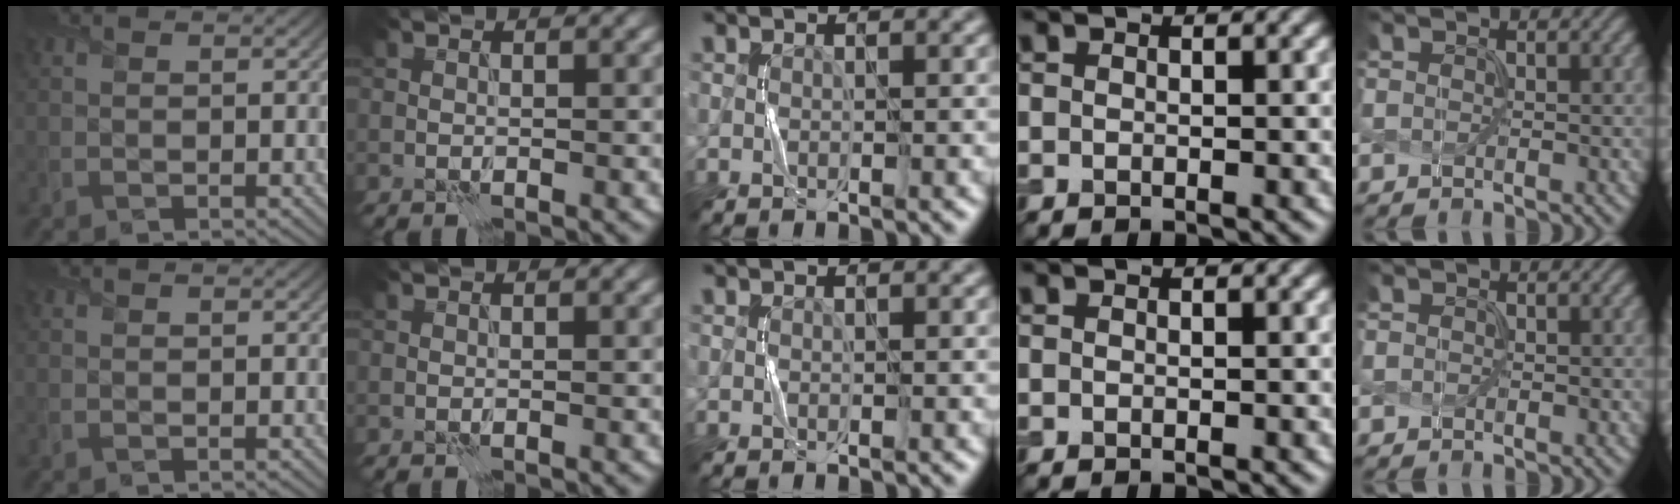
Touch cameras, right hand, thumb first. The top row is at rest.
{}